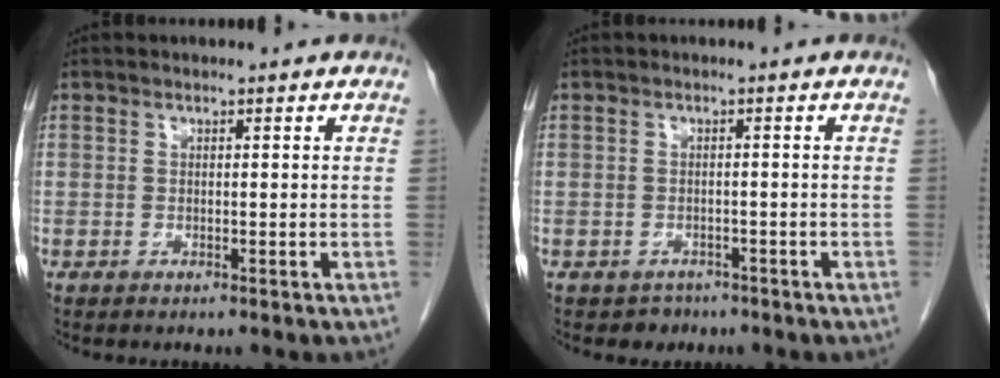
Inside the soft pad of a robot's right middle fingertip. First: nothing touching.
{"total": 1.9, "force": [-1.4, 1.3, -0.1], "torque": [-0.011, 0.003, -0.019]}